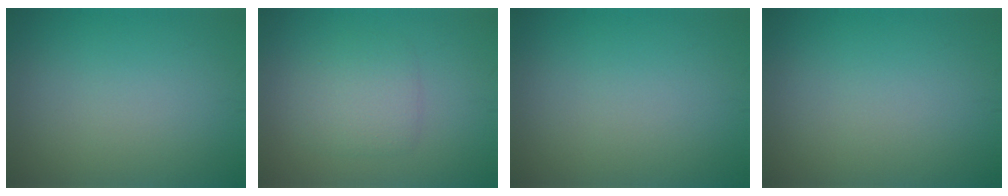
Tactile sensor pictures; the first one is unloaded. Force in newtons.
{"total": 2.8, "press": 2.8, "slide": 0.0}
{"total": 0.0}
{"total": 0.0}